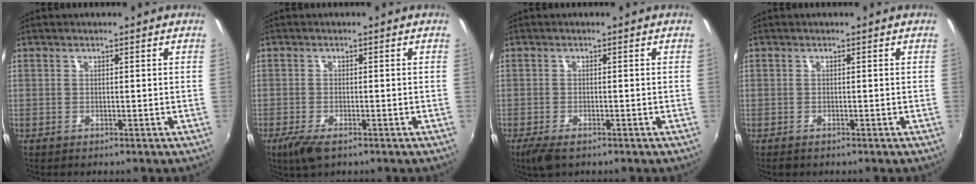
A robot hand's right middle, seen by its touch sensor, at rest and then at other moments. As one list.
[{"total": 4.4, "force": [-2.8, 1.5, 3.1], "torque": [-0.073, -0.017, -0.052]}, {"total": 4.2, "force": [-2.9, 1.5, 2.6], "torque": [-0.063, -0.017, -0.052]}, {"total": 1.1, "force": [-0.9, 0.6, 0.4], "torque": [-0.010, -0.005, -0.016]}]